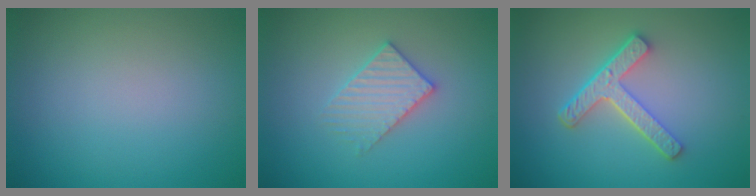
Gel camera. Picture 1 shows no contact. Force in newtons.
{"total": 3.0, "press": 3.0, "slide": 0.5}
{"total": 4.5, "press": 3.3, "slide": 3.0}